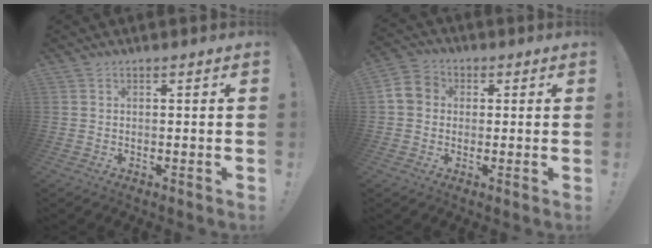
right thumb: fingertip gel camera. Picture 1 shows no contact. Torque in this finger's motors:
{"motor_torque": [-0.04, 0.05, 0.04, 0.00, 0.08]}